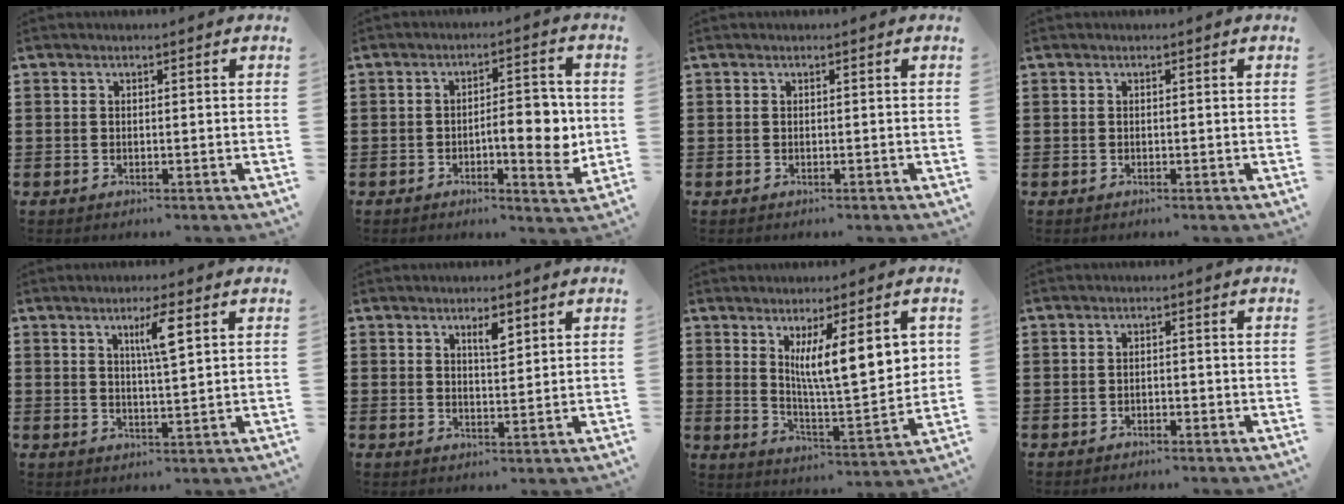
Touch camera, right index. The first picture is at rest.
{"total": 7.4, "force": [-0.9, 2.7, 6.8], "torque": [-0.086, -0.003, -0.022]}
{"total": 0.0}
{"total": 0.0}
{"total": 4.8, "force": [2.1, 0.5, 4.2], "torque": [-0.073, -0.001, 0.029]}
{"total": 2.8, "force": [1.8, 0.8, 2.0], "torque": [-0.036, 0.001, 0.029]}
{"total": 10.9, "force": [4.1, 2.1, 9.9], "torque": [-0.168, -0.013, 0.065]}
{"total": 1.0, "force": [-0.9, 0.4, 0.2], "torque": [-0.007, 0.000, -0.019]}